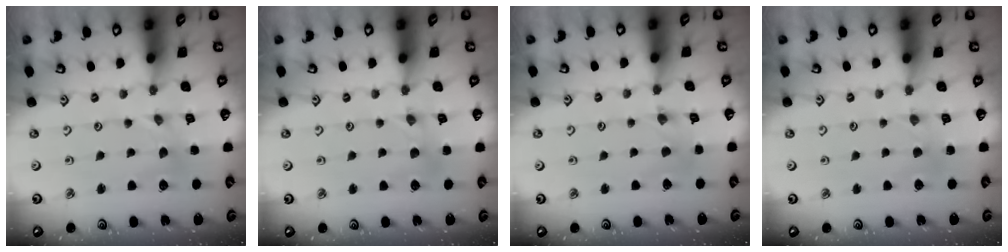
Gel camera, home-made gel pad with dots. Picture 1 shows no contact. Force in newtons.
{"total": 1.9, "press": 1.9, "slide": 0.3}
{"total": 0.0}
{"total": 2.2, "press": 2.2, "slide": 0.4}